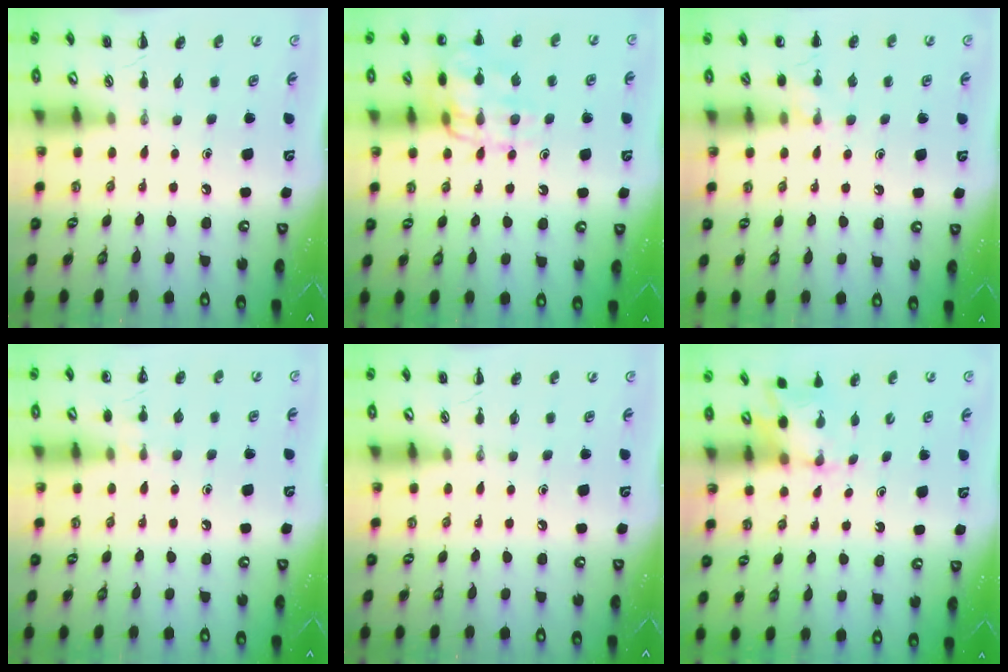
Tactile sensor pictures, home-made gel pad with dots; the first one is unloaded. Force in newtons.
{"total": 14.5, "press": 14.4, "slide": 1.3}
{"total": 6.8, "press": 6.5, "slide": 2.0}
{"total": 6.0, "press": 5.7, "slide": 1.9}
{"total": 0.0}
{"total": 2.5, "press": 2.4, "slide": 0.9}